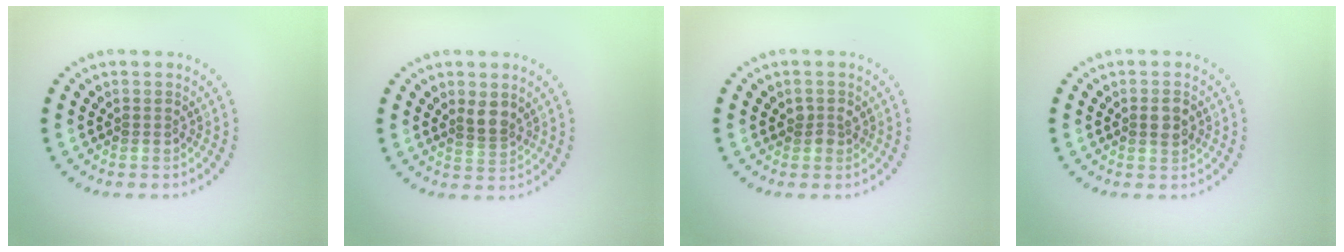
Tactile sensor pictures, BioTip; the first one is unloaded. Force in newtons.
{"total": 2.1, "press": 1.7, "slide": 1.2}
{"total": 0.9, "press": 0.9, "slide": 0.3}
{"total": 1.7, "press": 1.7, "slide": 0.2}